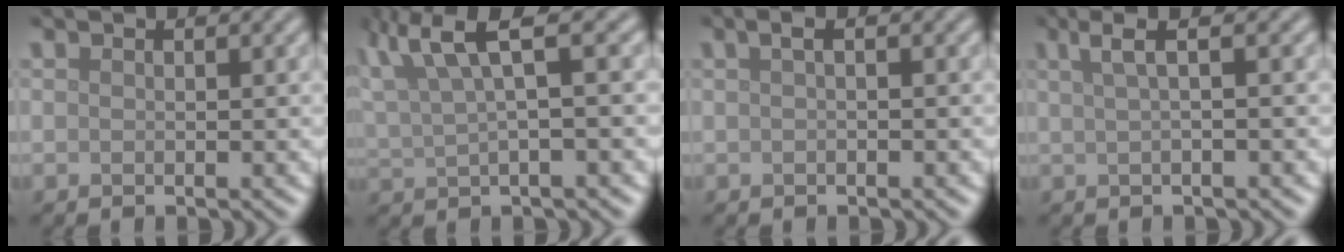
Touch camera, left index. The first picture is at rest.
{"total": 6.5, "force": [3.5, 1.6, 5.2], "torque": [-0.100, 0.021, 0.067]}
{"total": 1.1, "force": [0.2, 0.3, 1.1], "torque": [-0.020, 0.007, 0.002]}
{"total": 2.8, "force": [1.1, 0.7, 2.5], "torque": [-0.035, 0.009, 0.016]}